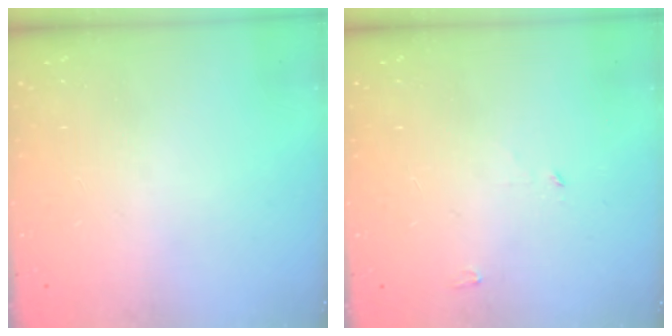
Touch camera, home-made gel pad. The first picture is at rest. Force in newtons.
{"total": 2.7, "press": 2.7, "slide": 0.3}